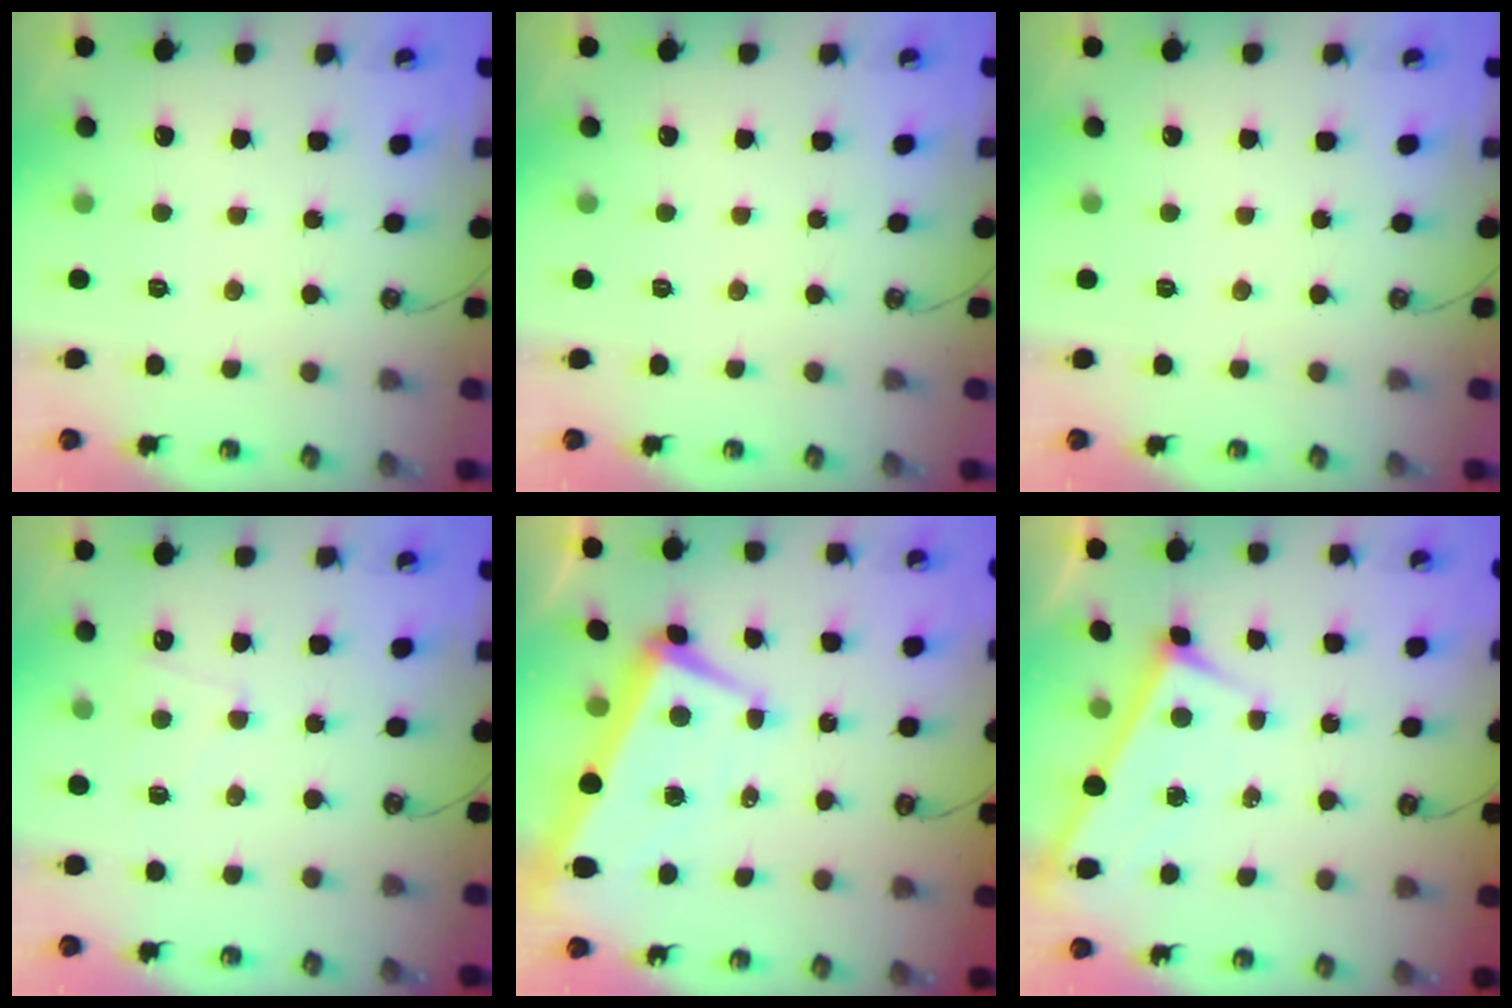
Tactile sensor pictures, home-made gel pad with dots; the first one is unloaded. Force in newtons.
{"total": 0.0}
{"total": 0.0}
{"total": 0.9, "press": 0.8, "slide": 0.5}
{"total": 1.9, "press": 1.5, "slide": 1.1}
{"total": 3.0, "press": 3.0, "slide": 0.1}